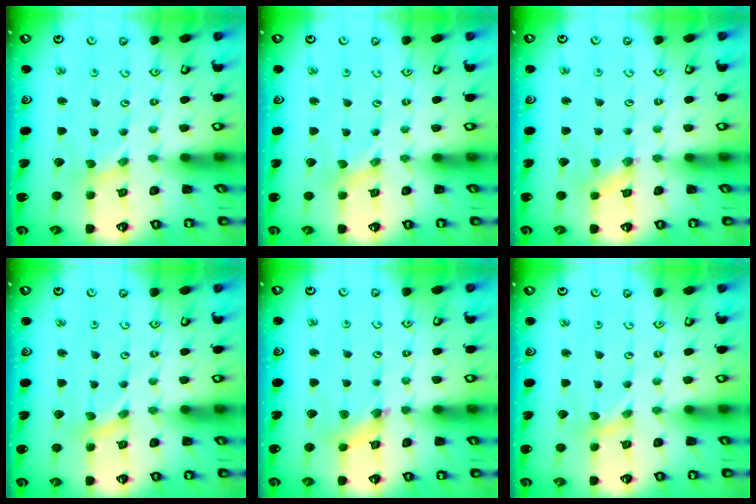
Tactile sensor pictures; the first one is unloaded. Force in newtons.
{"total": 0.0}
{"total": 1.6, "press": 1.5, "slide": 0.2}
{"total": 0.0}
{"total": 4.0, "press": 4.0, "slide": 0.4}
{"total": 0.0}